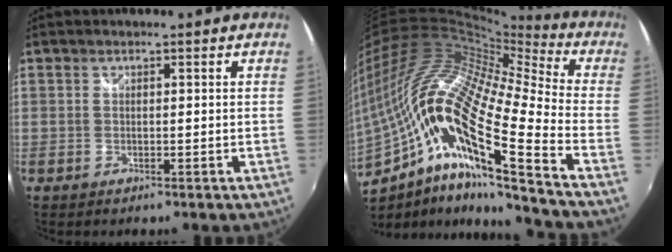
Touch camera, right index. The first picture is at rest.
{"total": 27.5, "force": [-8.9, 5.6, 25.4], "torque": [-0.431, -0.071, -0.177]}